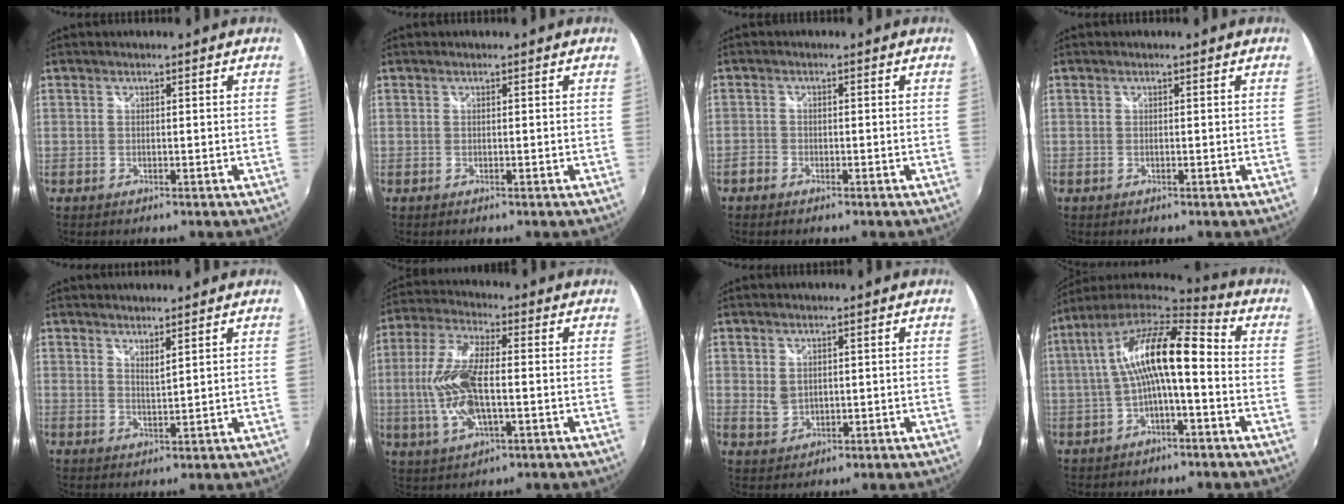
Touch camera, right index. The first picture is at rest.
{"total": 0.0}
{"total": 2.2, "force": [-1.7, 1.2, 0.7], "torque": [-0.024, -0.002, -0.034]}
{"total": 0.0}
{"total": 2.4, "force": [2.0, 0.1, 1.2], "torque": [-0.021, -0.002, 0.033]}
{"total": 13.0, "force": [-1.5, 4.9, 12.0], "torque": [-0.257, 0.001, -0.030]}
{"total": 3.3, "force": [0.6, 2.7, 1.9], "torque": [-0.032, -0.002, 0.016]}
{"total": 14.6, "force": [-0.2, 4.1, 14.0], "torque": [-0.257, 0.024, -0.010]}